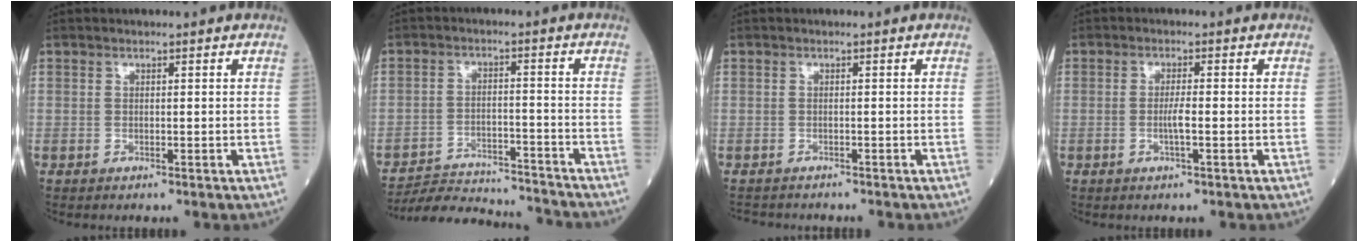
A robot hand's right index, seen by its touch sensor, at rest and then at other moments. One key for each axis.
{"total": 15.8, "fx": -15.6, "fy": -0.5, "fz": 2.3, "tx": -0.039, "ty": 0.016, "tz": -0.243}
{"total": 3.1, "fx": -2.9, "fy": 1.1, "fz": 0.3, "tx": -0.004, "ty": -0.005, "tz": -0.045}
{"total": 2.5, "fx": -0.7, "fy": 0.1, "fz": 2.4, "tx": -0.049, "ty": -0.002, "tz": -0.014}